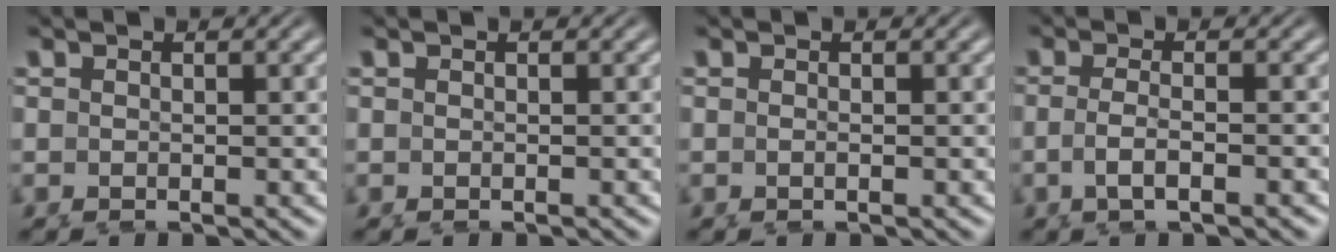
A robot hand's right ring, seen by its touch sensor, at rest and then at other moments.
{"total": 0.0}
{"total": 0.5, "force": [-0.1, -0.3, 0.4], "torque": [-0.010, 0.001, -0.001]}
{"total": 2.2, "force": [-0.7, 0.7, 2.0], "torque": [-0.051, -0.018, 0.001]}